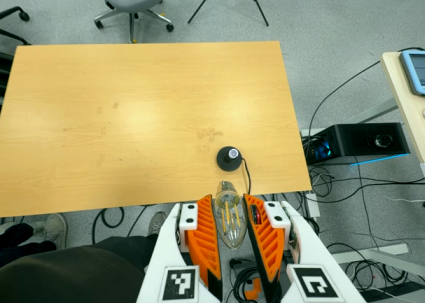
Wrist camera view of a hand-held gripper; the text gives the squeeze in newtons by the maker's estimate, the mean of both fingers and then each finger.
{"total": 8.4, "left": 7.6, "right": 9.1}